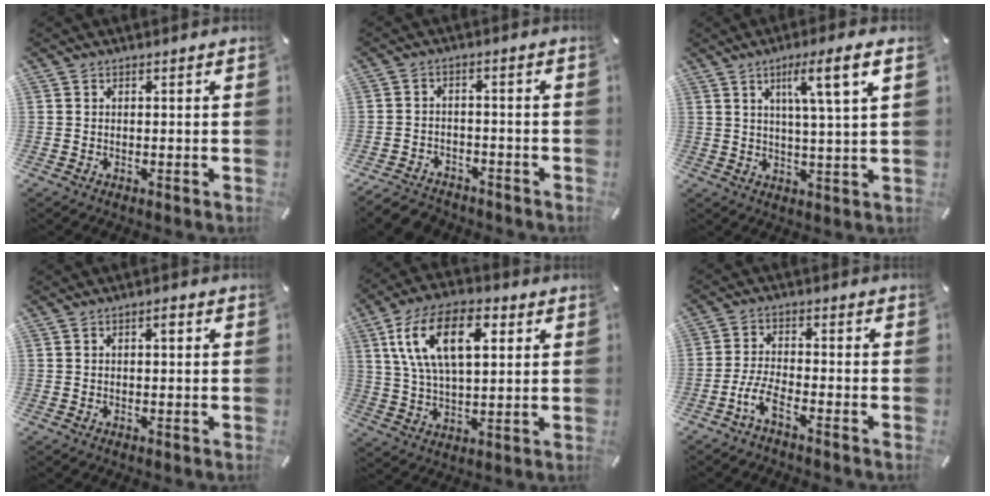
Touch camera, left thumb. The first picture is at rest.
{"total": 4.5, "force": [-3.8, 2.2, 0.9], "torque": [-0.025, 0.018, -0.078]}
{"total": 8.9, "force": [3.9, -0.1, 8.0], "torque": [-0.140, -0.005, 0.055]}
{"total": 1.6, "force": [0.3, 0.7, 1.4], "torque": [-0.027, 0.006, 0.004]}
{"total": 16.3, "force": [6.0, 8.7, 12.4], "torque": [-0.265, 0.007, 0.098]}
{"total": 6.0, "force": [-3.7, 2.0, 4.3], "torque": [-0.103, 0.002, -0.071]}